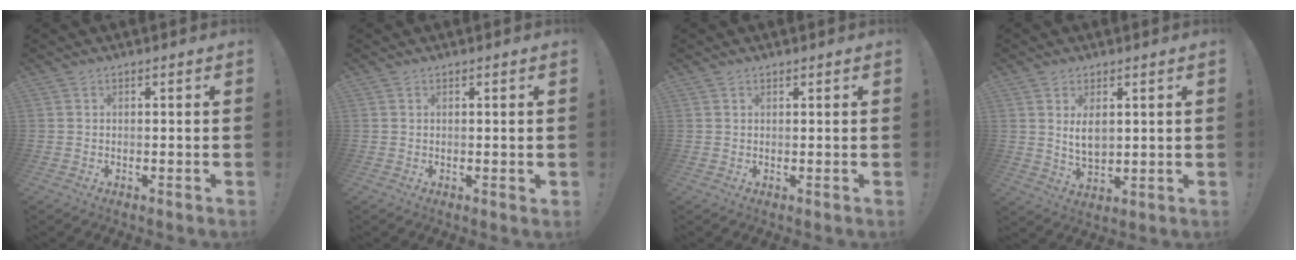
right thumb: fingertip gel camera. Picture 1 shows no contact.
{"total": 0.7, "force": [0.5, 0.3, 0.4], "torque": [-0.007, 0.001, 0.009]}
{"total": 0.6, "force": [0.5, 0.3, 0.1], "torque": [0.003, -0.002, 0.008]}
{"total": 6.2, "force": [2.0, 3.7, 4.6], "torque": [-0.076, -0.010, 0.034]}